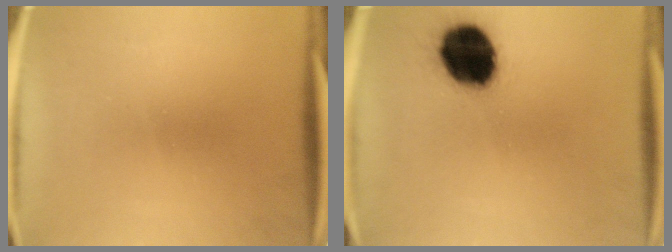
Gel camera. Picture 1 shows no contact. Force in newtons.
{"total": 18.2}